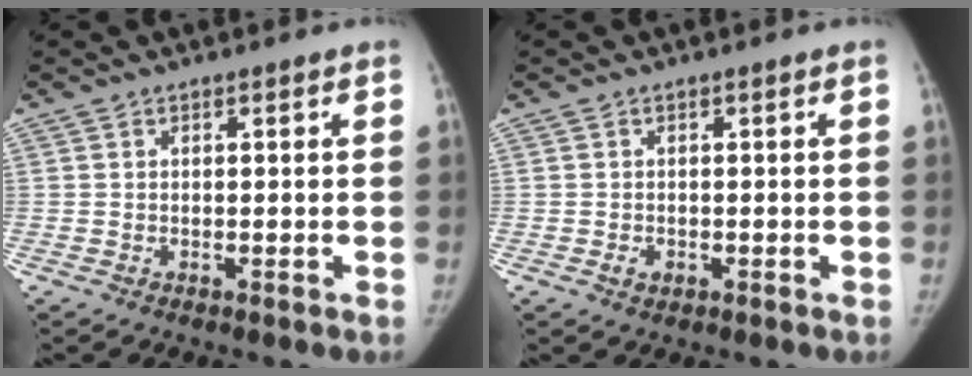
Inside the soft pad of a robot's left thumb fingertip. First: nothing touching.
{"total": 1.6, "force": [-0.5, 1.2, 0.9], "torque": [-0.011, 0.001, -0.005]}